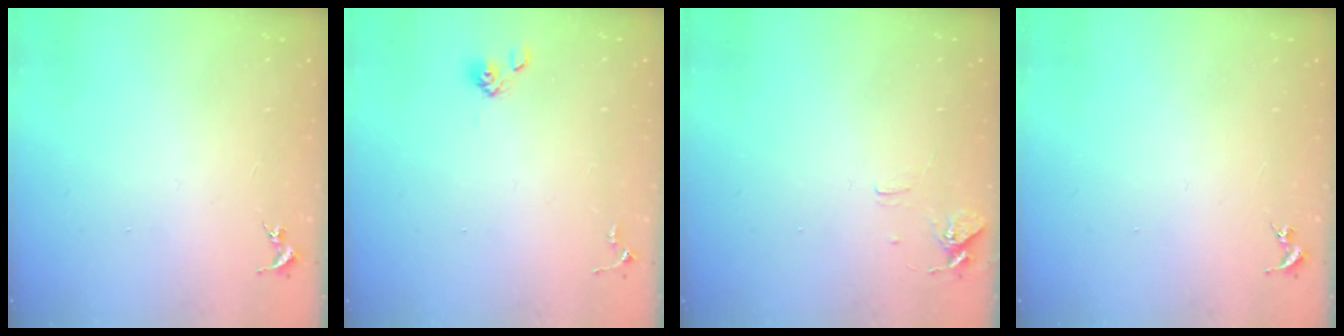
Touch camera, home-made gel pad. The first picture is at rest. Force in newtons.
{"total": 3.9, "press": 3.6, "slide": 1.5}
{"total": 7.4, "press": 7.4, "slide": 0.6}
{"total": 0.0}